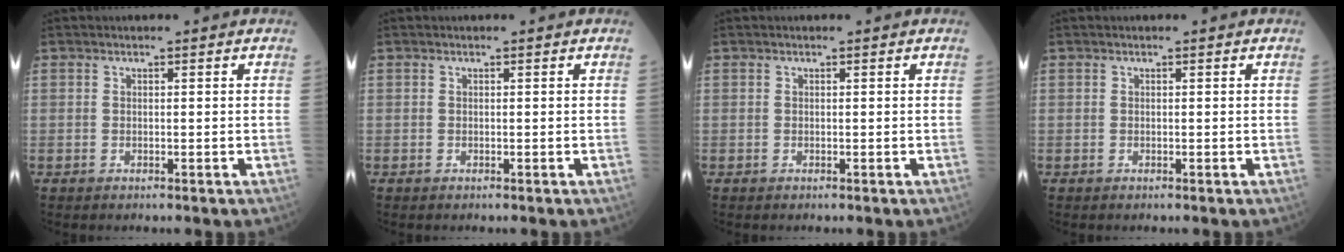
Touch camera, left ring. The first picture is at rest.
{"total": 0.0}
{"total": 0.0}
{"total": 0.0}